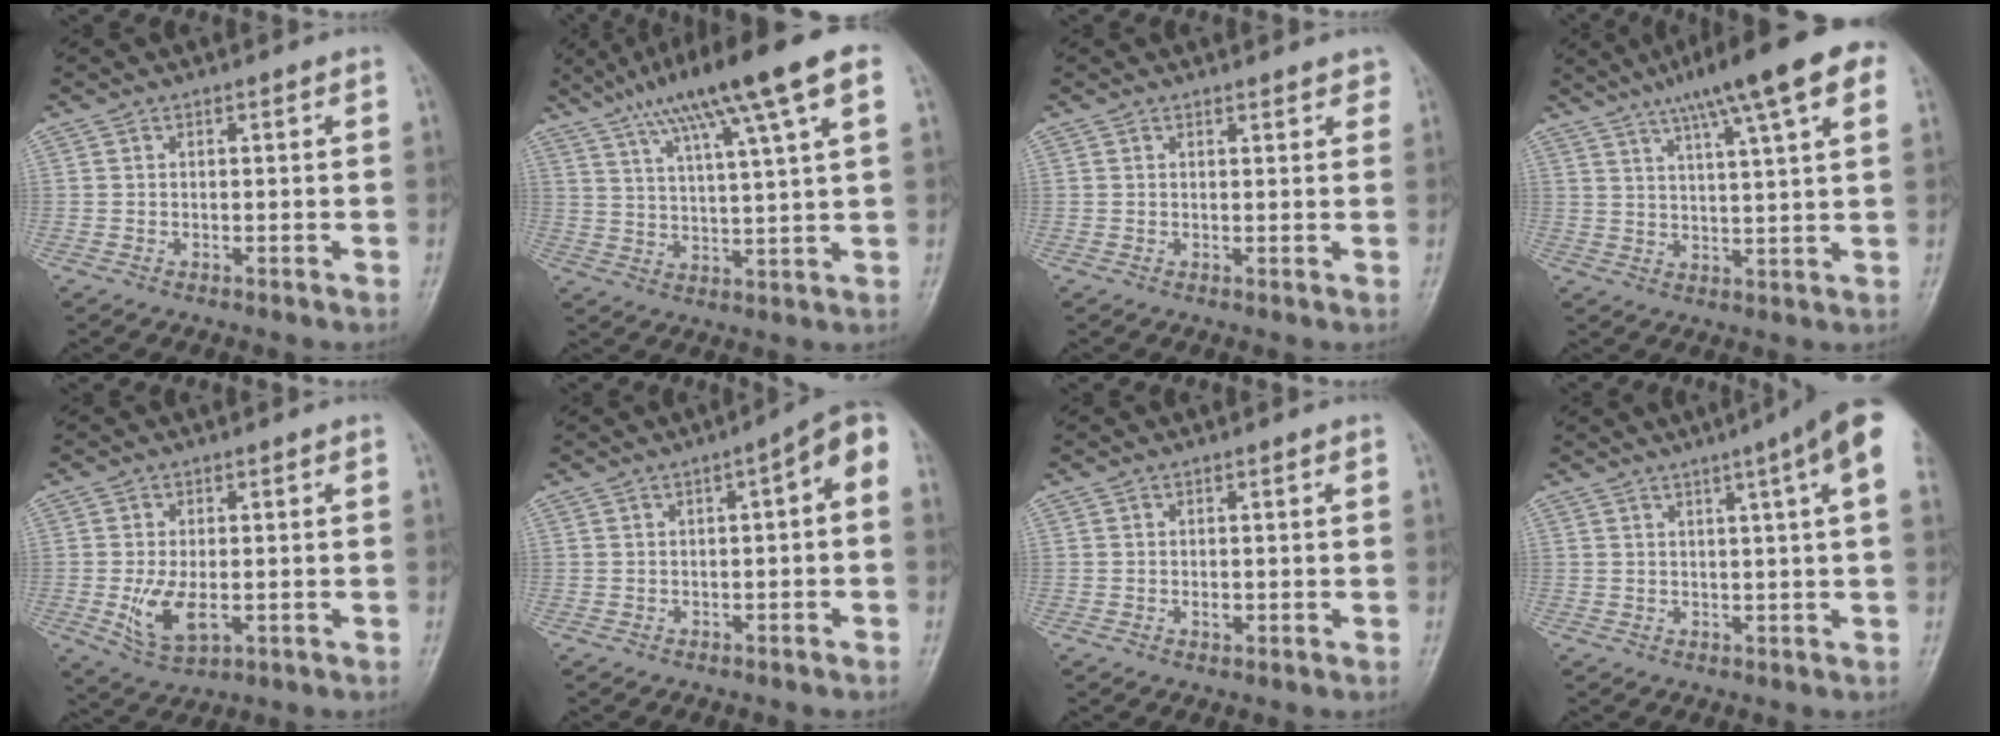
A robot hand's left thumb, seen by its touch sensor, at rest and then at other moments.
{"total": 17.3, "force": [9.2, 2.4, 14.4], "torque": [-0.235, 0.007, 0.149]}
{"total": 2.2, "force": [1.9, 0.9, 0.8], "torque": [0.008, -0.005, 0.017]}
{"total": 16.8, "force": [9.4, 2.9, 13.7], "torque": [-0.195, 0.005, 0.136]}
{"total": 6.8, "force": [-1.1, 3.8, 5.6], "torque": [-0.107, -0.016, -0.011]}
{"total": 6.0, "force": [0.5, 2.0, 5.6], "torque": [-0.063, 0.030, -0.004]}
{"total": 0.9, "force": [0.1, 0.7, 0.6], "torque": [-0.005, -0.002, 0.002]}
{"total": 11.1, "force": [5.3, 0.5, 9.7], "torque": [-0.127, 0.010, 0.056]}